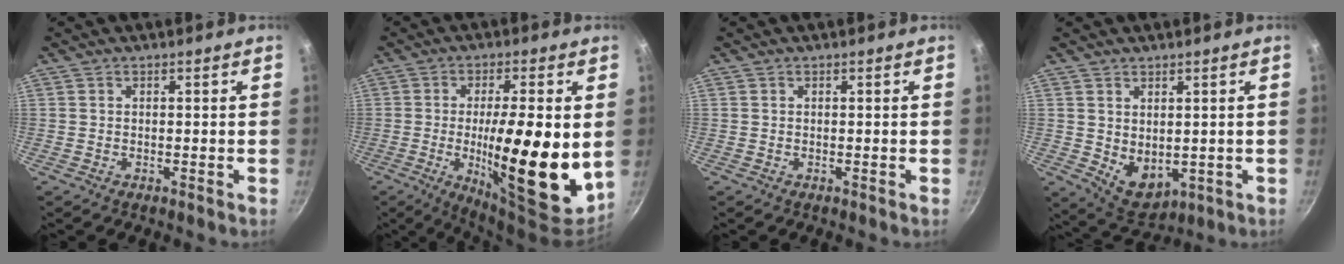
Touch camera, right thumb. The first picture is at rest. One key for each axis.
{"total": 19.0, "fx": -1.1, "fy": 5.0, "fz": 18.2, "tx": -0.273, "ty": -0.018, "tz": -0.017}
{"total": 0.0}
{"total": 6.7, "fx": 0.9, "fy": 4.5, "fz": 4.8, "tx": -0.058, "ty": -0.022, "tz": 0.036}